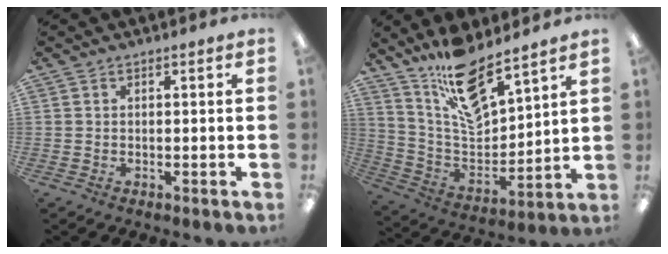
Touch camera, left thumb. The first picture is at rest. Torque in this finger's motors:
{"motor_torque": [0.26, 0.18, -0.30, -0.08, 0.14]}